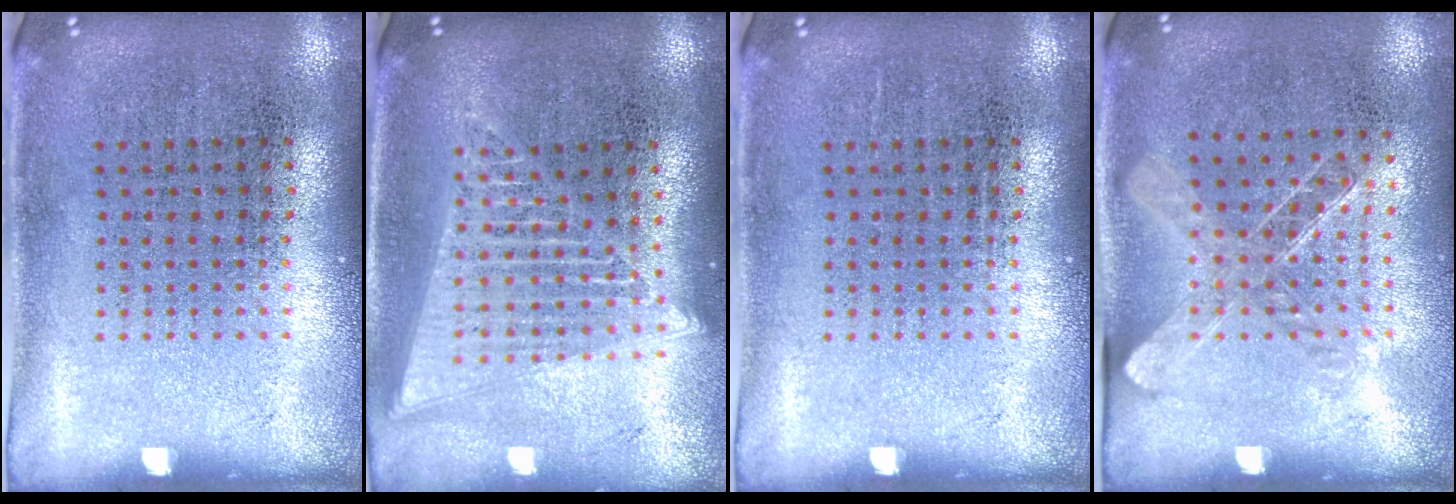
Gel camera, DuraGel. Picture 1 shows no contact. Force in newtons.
{"total": 1.9, "press": 1.7, "slide": 1.0}
{"total": 0.0}
{"total": 1.3, "press": 1.1, "slide": 0.7}